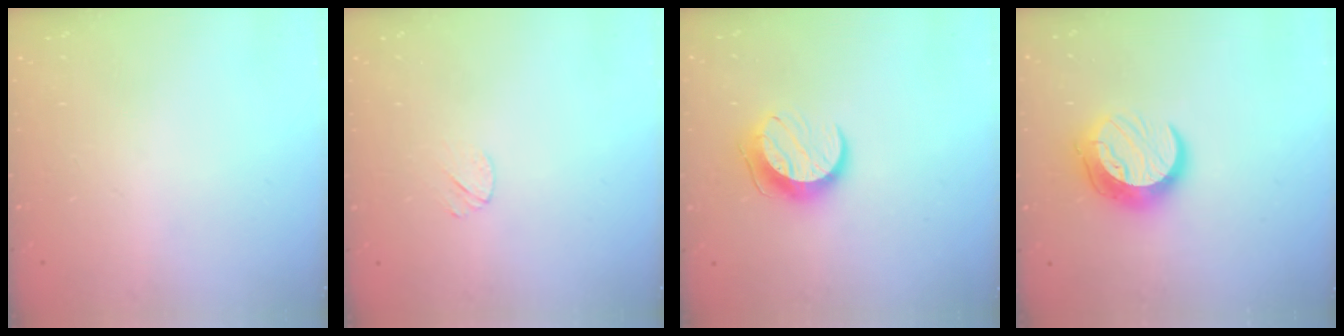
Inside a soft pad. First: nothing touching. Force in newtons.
{"total": 4.8, "press": 4.7, "slide": 0.9}
{"total": 9.8, "press": 9.8, "slide": 0.2}
{"total": 11.9, "press": 11.8, "slide": 1.0}